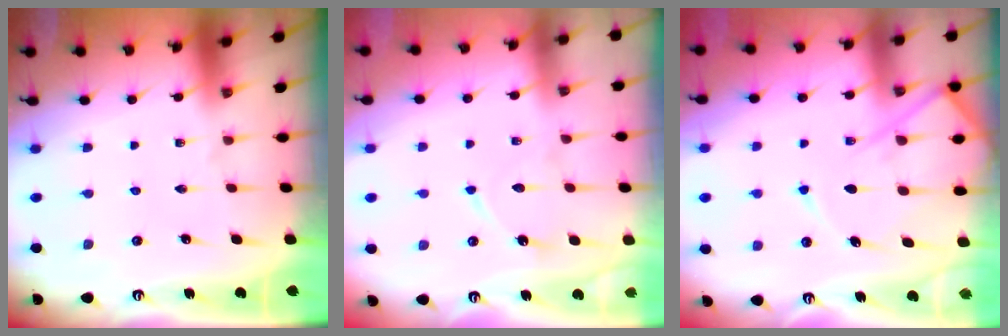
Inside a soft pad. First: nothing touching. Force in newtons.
{"total": 7.7, "press": 7.7, "slide": 0.8}
{"total": 11.7, "press": 11.6, "slide": 1.2}